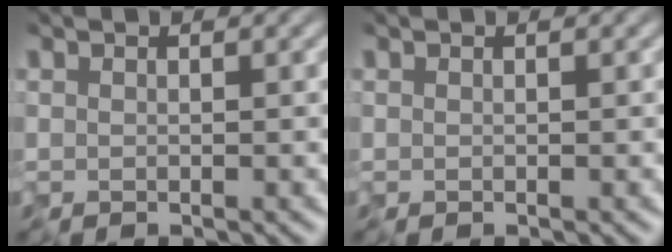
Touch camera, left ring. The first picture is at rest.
{"total": 0.0}